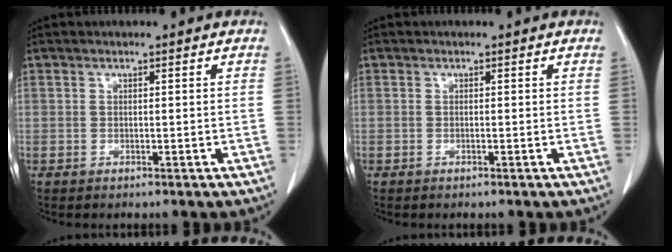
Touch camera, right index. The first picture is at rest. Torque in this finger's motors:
{"motor_torque": [0.29, 0.14, 0.07, 0.01]}